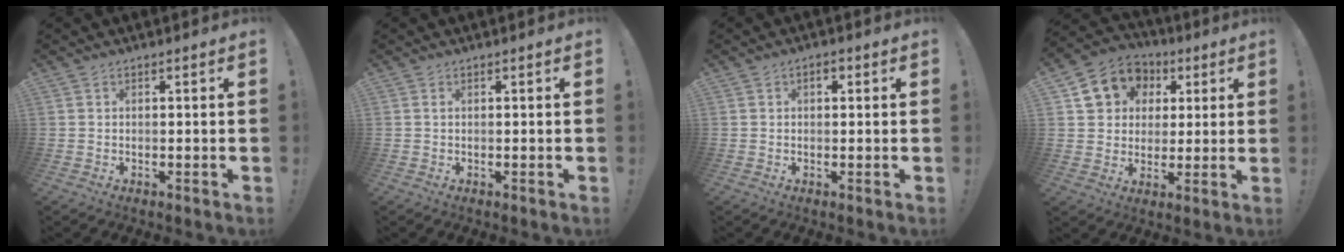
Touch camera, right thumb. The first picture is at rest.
{"total": 0.5, "force": [0.1, -0.3, 0.5], "torque": [-0.013, 0.002, 0.002]}
{"total": 1.7, "force": [0.3, 1.2, 1.2], "torque": [-0.009, 0.001, 0.001]}
{"total": 12.3, "force": [4.5, 10.5, 4.4], "torque": [-0.058, -0.017, 0.092]}